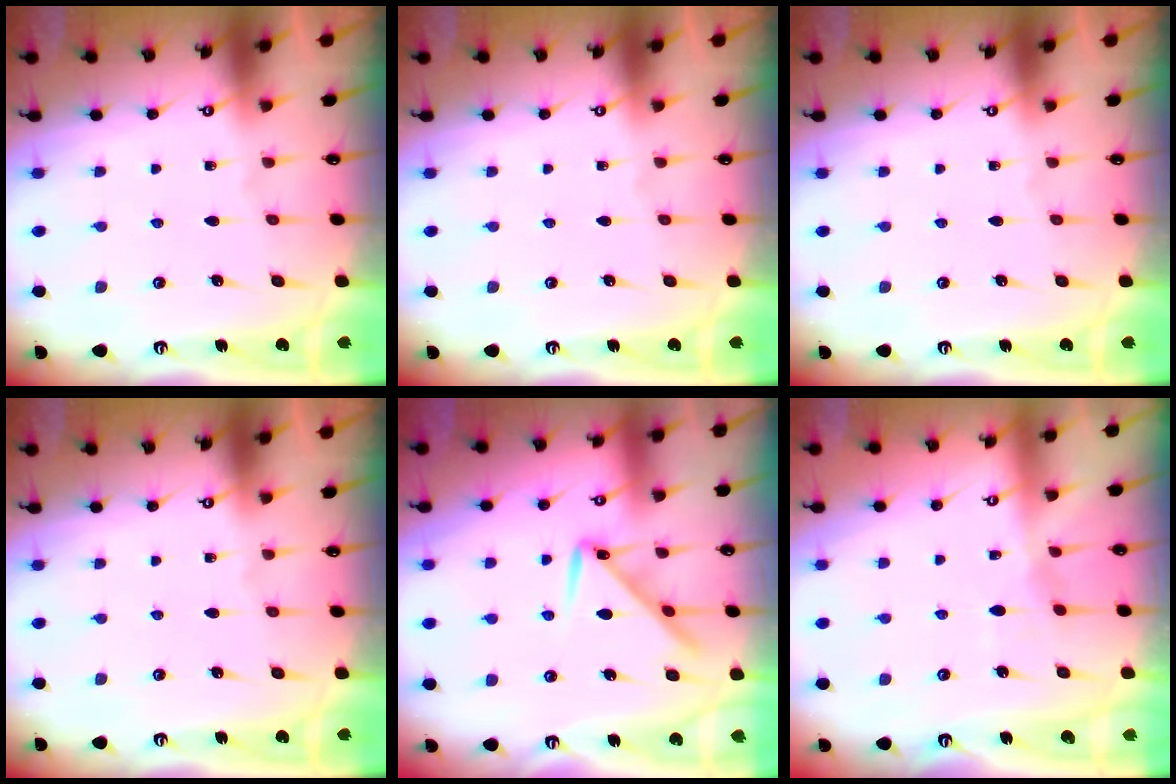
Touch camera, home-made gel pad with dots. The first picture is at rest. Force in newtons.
{"total": 0.0}
{"total": 0.0}
{"total": 0.0}
{"total": 9.4, "press": 9.4, "slide": 0.6}
{"total": 5.6, "press": 5.6, "slide": 0.2}